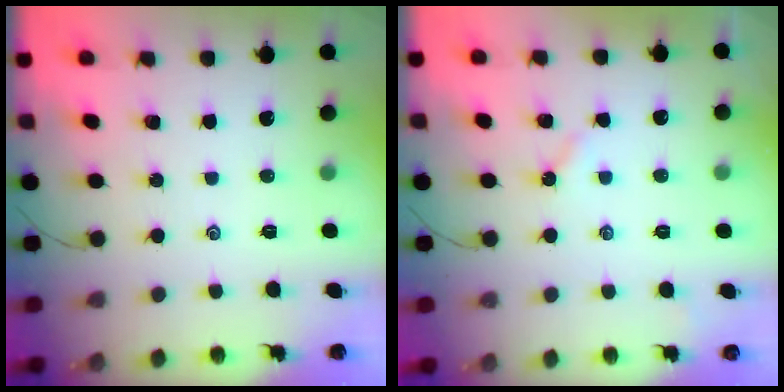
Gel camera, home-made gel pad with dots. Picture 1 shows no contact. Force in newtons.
{"total": 2.2, "press": 2.2, "slide": 0.4}